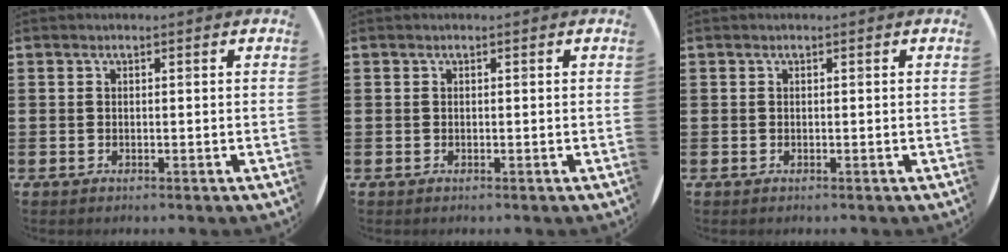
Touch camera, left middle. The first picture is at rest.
{"total": 0.0}
{"total": 0.0}